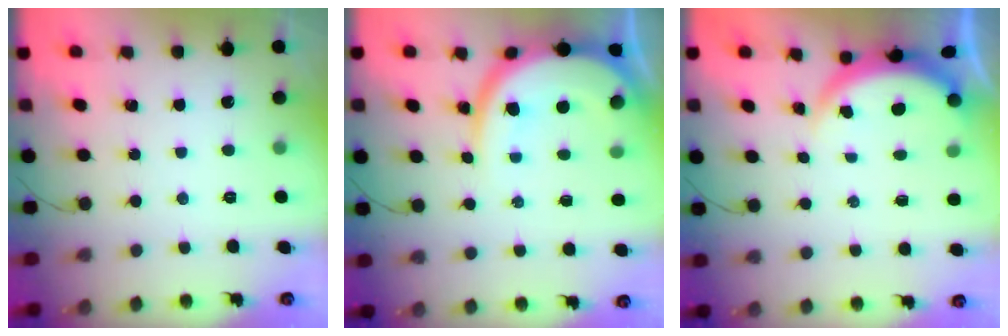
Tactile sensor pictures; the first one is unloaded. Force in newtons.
{"total": 12.7, "press": 12.7, "slide": 1.1}
{"total": 3.8, "press": 3.7, "slide": 0.7}